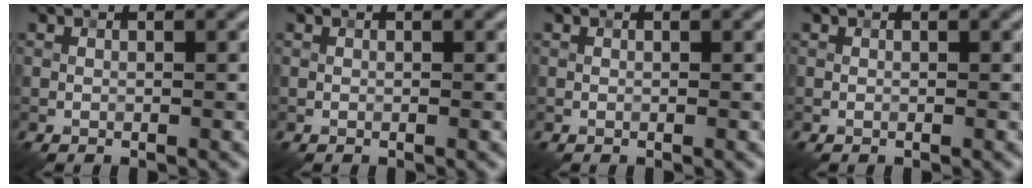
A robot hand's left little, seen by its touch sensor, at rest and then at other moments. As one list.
[{"total": 0.0}, {"total": 0.0}, {"total": 0.0}]